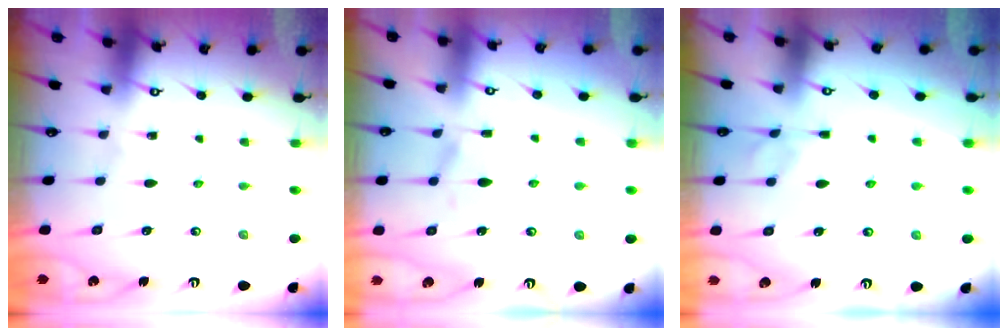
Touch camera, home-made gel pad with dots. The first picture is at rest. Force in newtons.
{"total": 1.4, "press": 1.0, "slide": 1.0}
{"total": 2.3, "press": 2.0, "slide": 1.2}